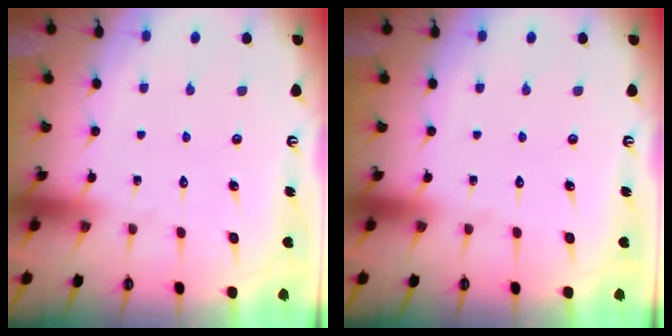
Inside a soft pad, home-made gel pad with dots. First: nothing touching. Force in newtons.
{"total": 0.0}